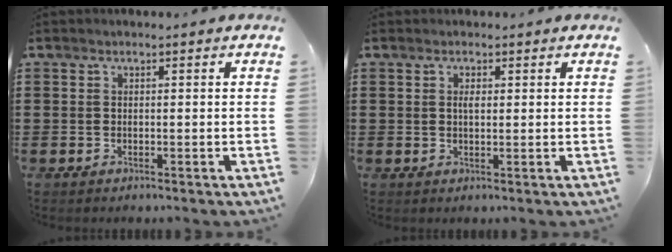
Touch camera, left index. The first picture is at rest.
{"total": 1.3, "force": [0.4, 0.5, 1.1], "torque": [-0.024, 0.004, 0.007]}